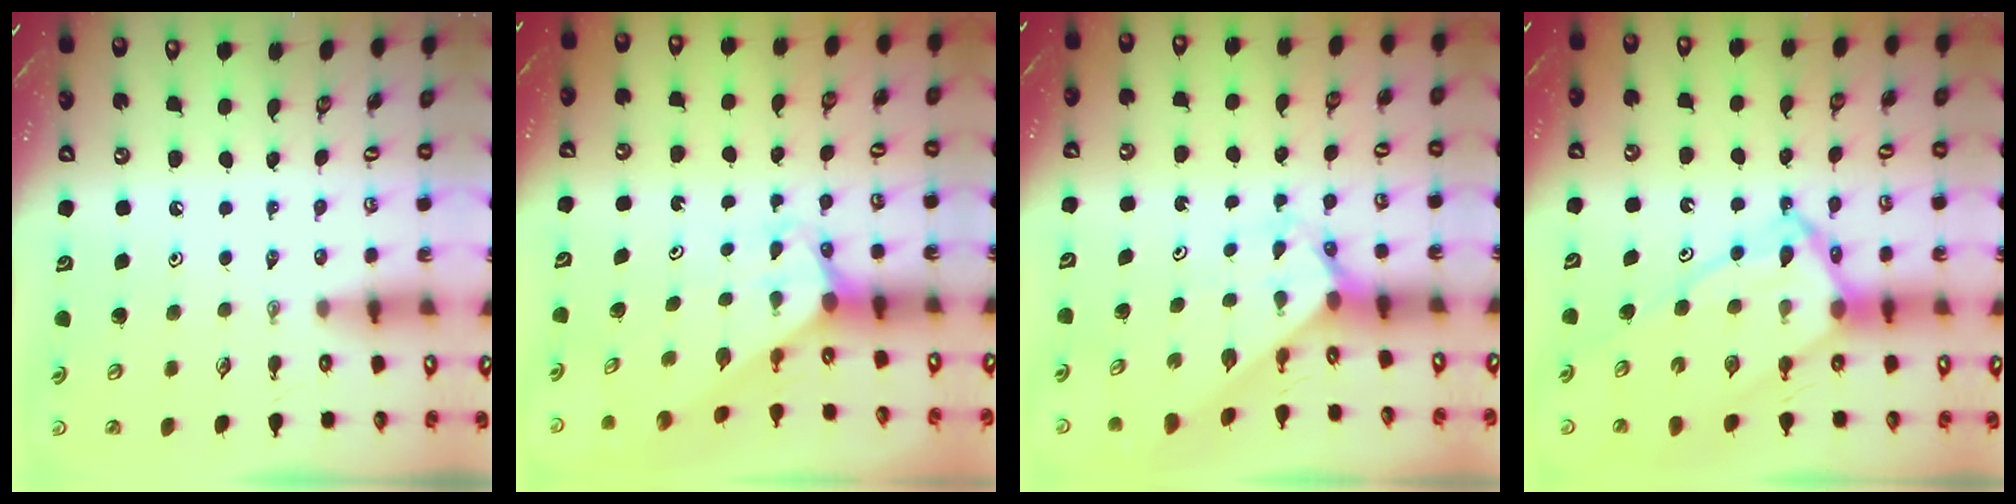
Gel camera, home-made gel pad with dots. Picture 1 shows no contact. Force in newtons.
{"total": 2.8, "press": 2.8, "slide": 0.2}
{"total": 2.1, "press": 2.1, "slide": 0.2}
{"total": 14.9, "press": 14.8, "slide": 1.5}